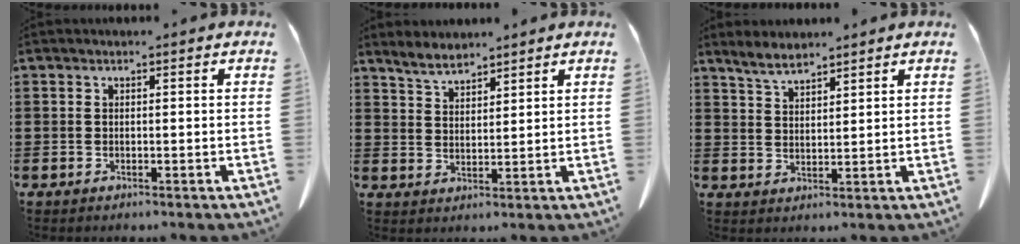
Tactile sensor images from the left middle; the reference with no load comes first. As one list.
[{"total": 3.8, "force": [3.5, 1.0, 1.1], "torque": [-0.033, -0.007, 0.066]}, {"total": 3.8, "force": [3.3, 0.9, 1.6], "torque": [-0.041, -0.006, 0.062]}]